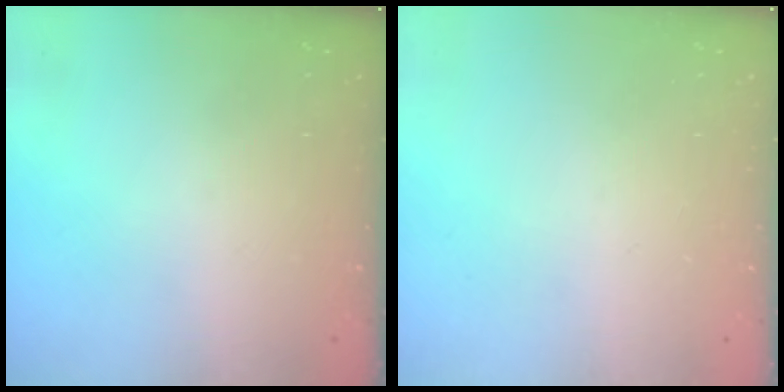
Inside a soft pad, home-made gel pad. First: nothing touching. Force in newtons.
{"total": 0.0}